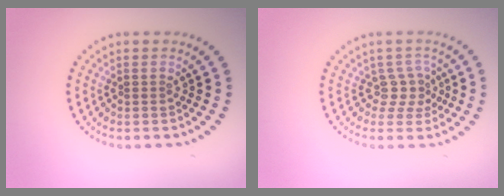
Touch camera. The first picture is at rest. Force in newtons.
{"total": 2.1, "press": 1.6, "slide": 1.4}